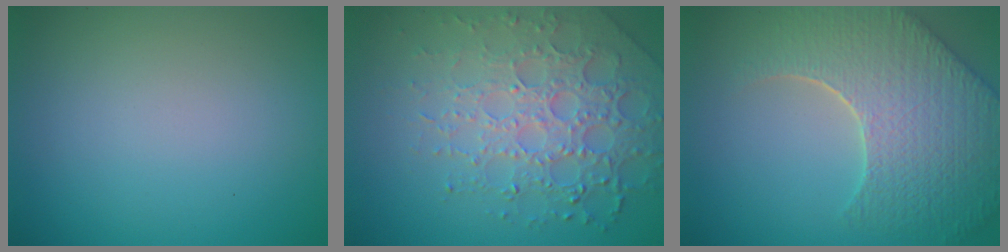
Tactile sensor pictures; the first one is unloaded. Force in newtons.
{"total": 6.9, "press": 5.0, "slide": 4.7}
{"total": 9.0, "press": 6.3, "slide": 6.4}